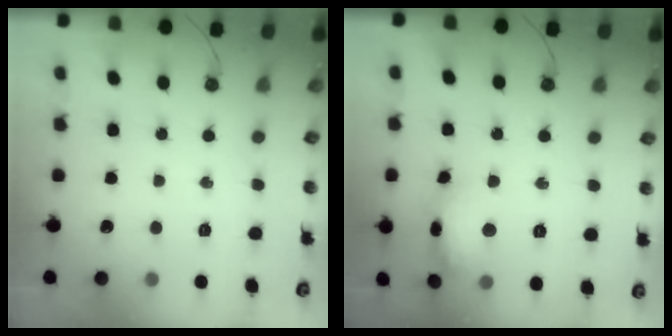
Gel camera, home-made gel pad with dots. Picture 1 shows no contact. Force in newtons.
{"total": 15.0, "press": 15.0, "slide": 1.3}